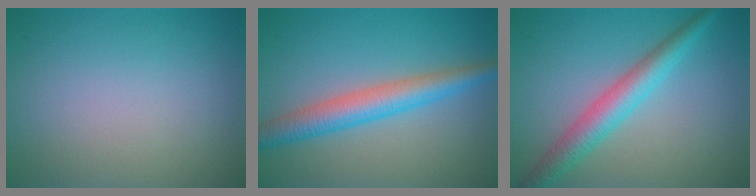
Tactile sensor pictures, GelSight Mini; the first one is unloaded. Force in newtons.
{"total": 4.6, "press": 4.6, "slide": 0.0}
{"total": 4.3, "press": 4.3, "slide": 0.1}